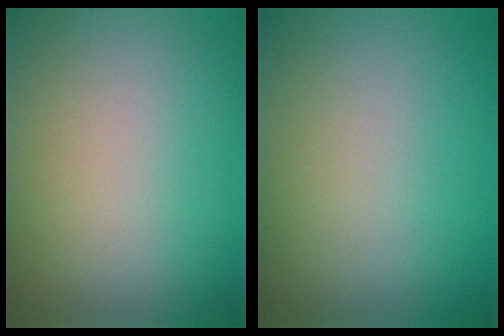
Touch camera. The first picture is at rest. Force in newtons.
{"total": 0.0}